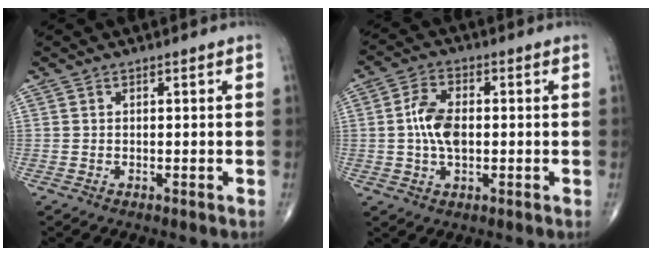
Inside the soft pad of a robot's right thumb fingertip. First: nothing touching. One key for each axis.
{"total": 7.4, "fx": 0.0, "fy": 4.2, "fz": 6.1, "tx": -0.112, "ty": 0.010, "tz": -0.004}